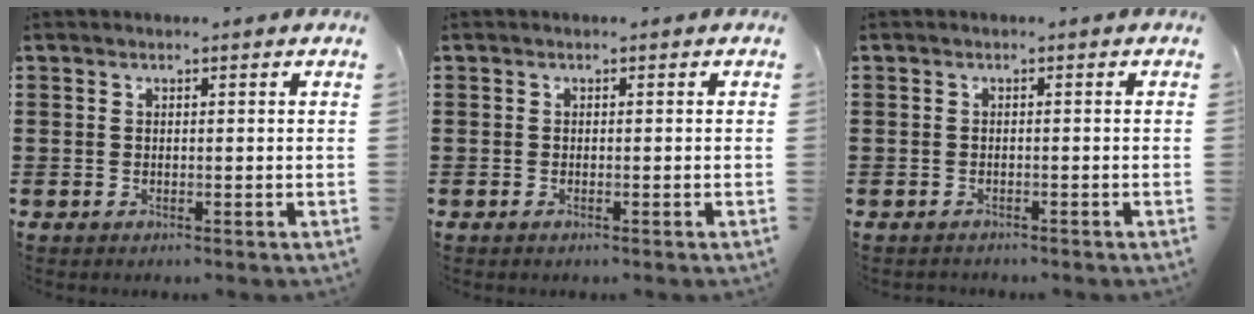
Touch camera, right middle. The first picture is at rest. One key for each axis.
{"total": 0.0}
{"total": 0.9, "fx": -0.8, "fy": 0.3, "fz": -0.1, "tx": 0.000, "ty": 0.002, "tz": -0.019}